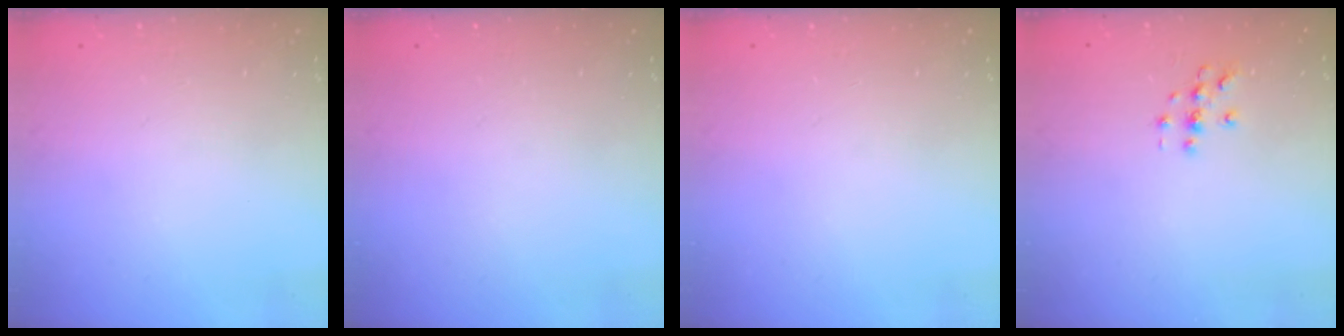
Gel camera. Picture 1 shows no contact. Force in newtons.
{"total": 0.0}
{"total": 0.0}
{"total": 2.9, "press": 2.9, "slide": 0.3}